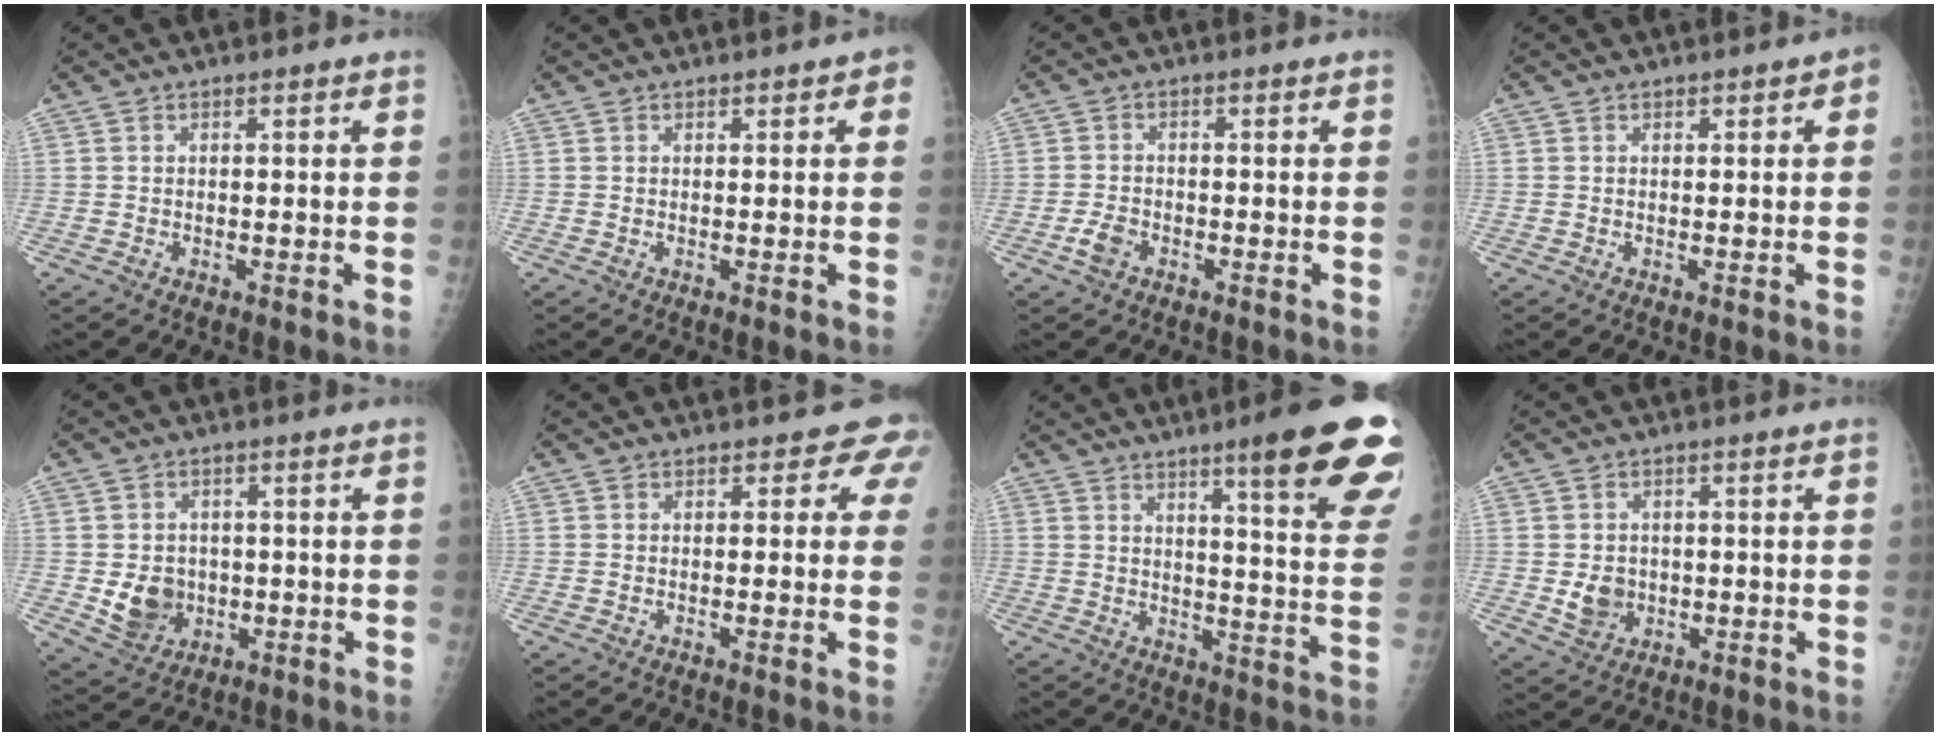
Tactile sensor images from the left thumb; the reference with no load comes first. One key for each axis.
{"total": 1.8, "fx": 0.7, "fy": 1.0, "fz": 1.2, "tx": 0.002, "ty": 0.003, "tz": 0.005}
{"total": 2.8, "fx": -1.5, "fy": 1.9, "fz": 1.5, "tx": -0.029, "ty": 0.008, "tz": -0.029}
{"total": 1.3, "fx": 0.4, "fy": 0.8, "fz": 1.0, "tx": -0.001, "ty": 0.004, "tz": 0.000}
{"total": 7.0, "fx": -0.8, "fy": 6.1, "fz": 3.4, "tx": -0.026, "ty": 0.002, "tz": 0.001}
{"total": 3.1, "fx": 2.1, "fy": 2.0, "fz": 1.0, "tx": 0.019, "ty": -0.007, "tz": 0.001}
{"total": 19.8, "fx": 12.3, "fy": 2.4, "fz": 15.3, "tx": -0.170, "ty": -0.056, "tz": 0.149}
{"total": 4.6, "fx": -0.4, "fy": 4.0, "fz": 2.2, "tx": -0.017, "ty": 0.002, "tz": 0.002}